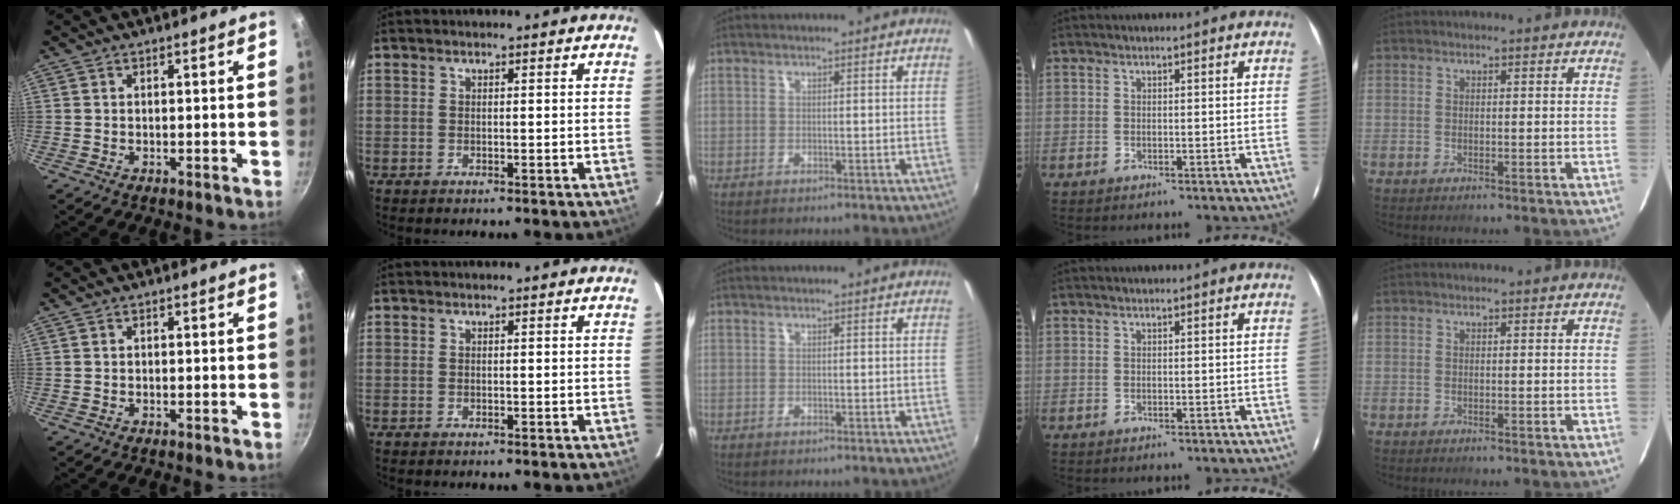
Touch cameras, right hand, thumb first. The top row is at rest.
{}